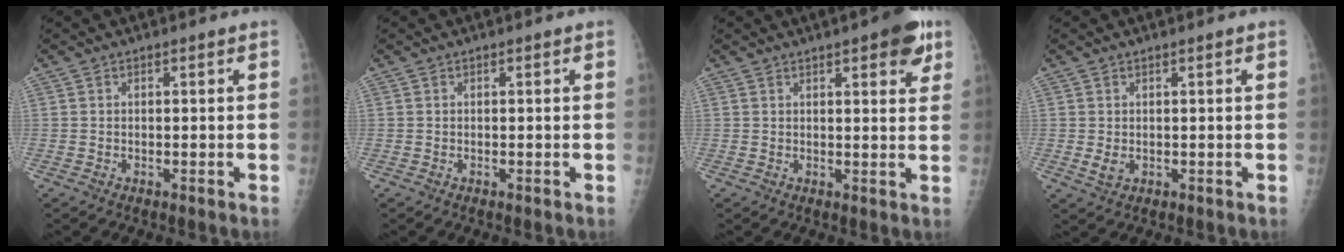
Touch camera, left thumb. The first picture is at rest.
{"total": 0.0}
{"total": 7.4, "force": [4.0, 2.3, 5.7], "torque": [-0.055, -0.013, 0.047]}
{"total": 2.0, "force": [0.3, 1.2, 1.6], "torque": [-0.025, -0.006, 0.011]}